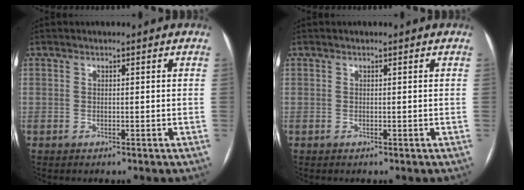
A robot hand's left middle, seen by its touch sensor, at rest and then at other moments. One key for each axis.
{"total": 0.0}